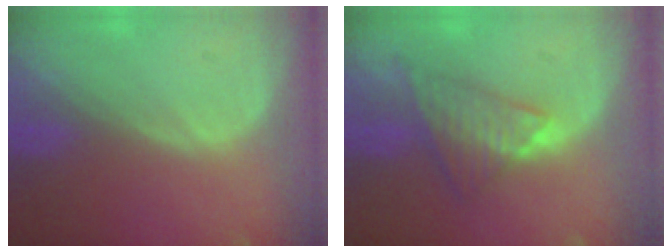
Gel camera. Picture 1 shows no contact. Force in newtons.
{"total": 7.4, "press": 6.4, "slide": 3.6}